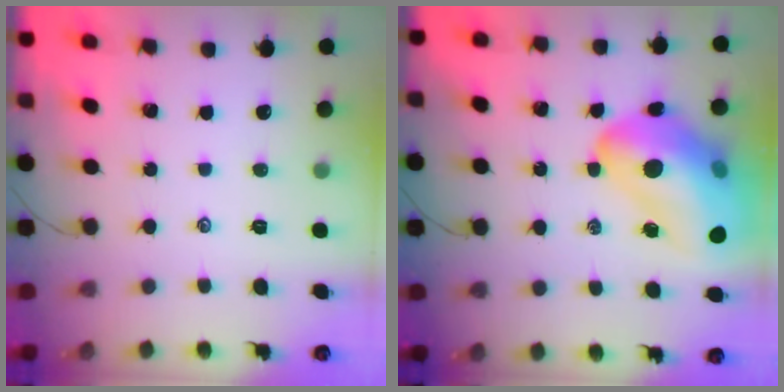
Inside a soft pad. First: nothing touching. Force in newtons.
{"total": 26.0, "press": 25.3, "slide": 5.6}